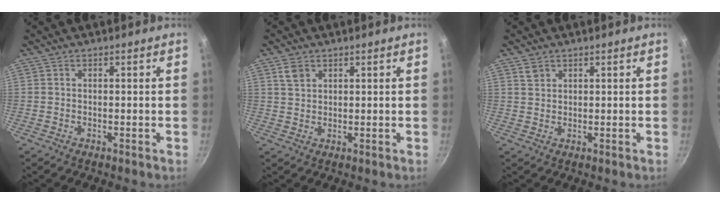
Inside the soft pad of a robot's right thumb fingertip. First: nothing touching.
{"total": 3.1, "force": [1.7, 2.2, 1.5], "torque": [-0.019, -0.001, 0.033]}
{"total": 2.1, "force": [1.3, 1.5, 0.8], "torque": [-0.009, -0.001, 0.025]}